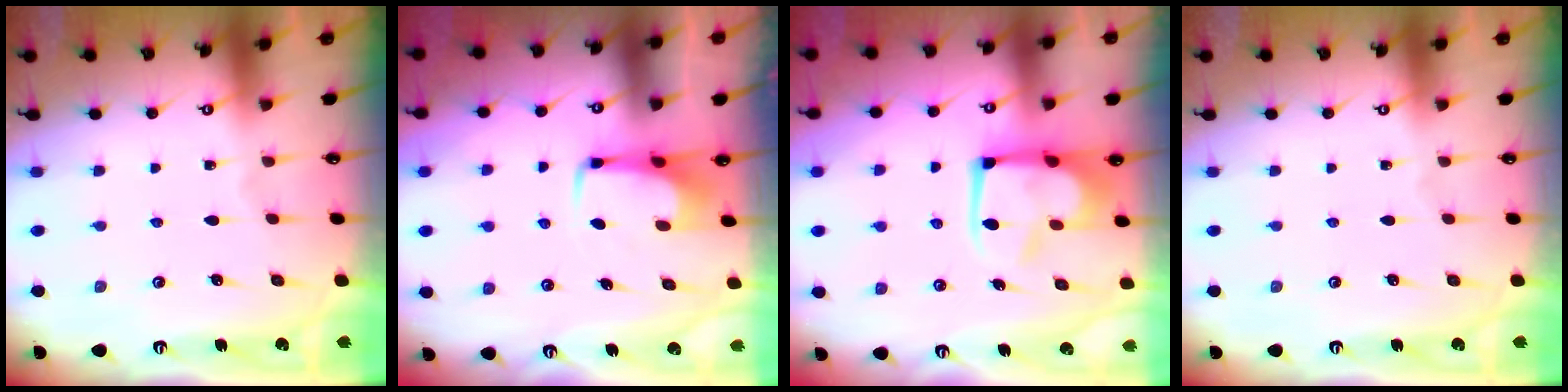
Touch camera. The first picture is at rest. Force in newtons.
{"total": 3.7, "press": 3.7, "slide": 0.3}
{"total": 5.8, "press": 5.7, "slide": 1.1}
{"total": 0.0}